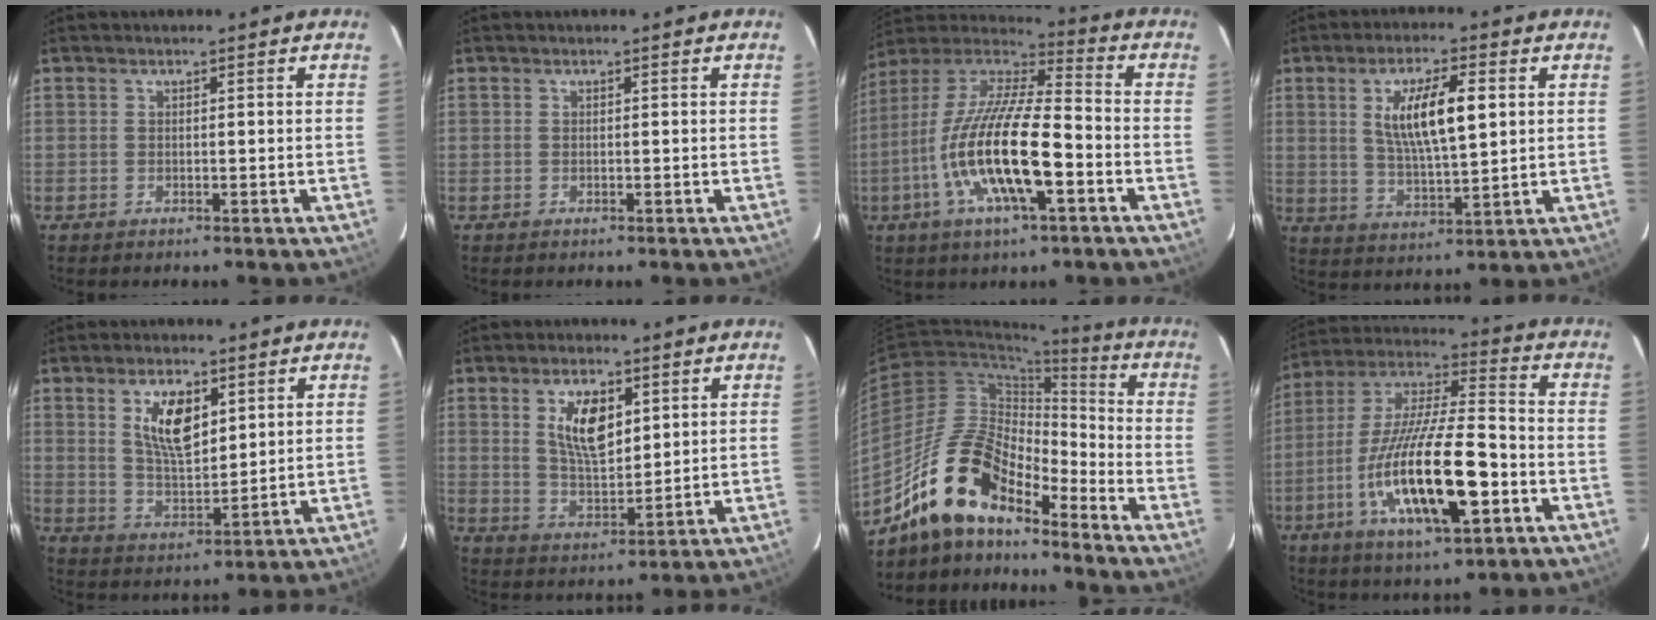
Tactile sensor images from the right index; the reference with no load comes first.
{"total": 0.0}
{"total": 20.2, "force": [-6.6, 5.2, 18.3], "torque": [-0.352, -0.020, -0.131]}
{"total": 11.0, "force": [2.9, 3.1, 10.2], "torque": [-0.186, 0.001, 0.057]}
{"total": 9.3, "force": [3.8, 4.2, 7.4], "torque": [-0.133, 0.002, 0.078]}
{"total": 9.3, "force": [3.5, 4.4, 7.4], "torque": [-0.136, 0.002, 0.072]}
{"total": 15.6, "force": [-12.4, 5.0, 7.9], "torque": [-0.146, 0.007, -0.243]}
{"total": 21.1, "force": [-7.1, 5.3, 19.1], "torque": [-0.365, -0.020, -0.127]}